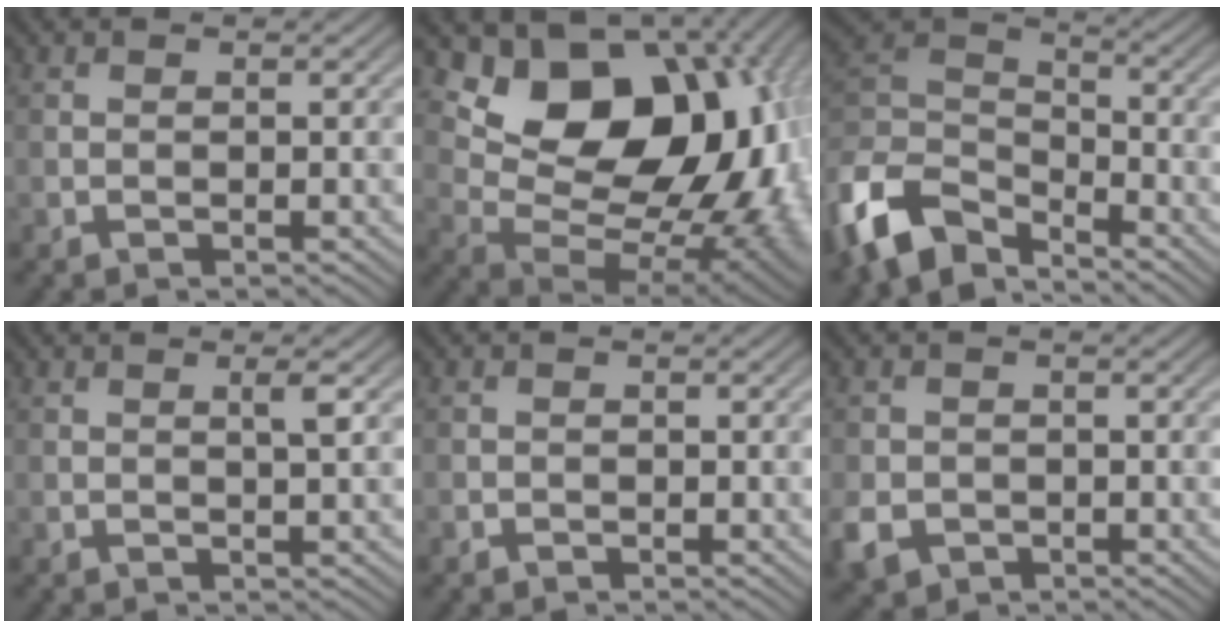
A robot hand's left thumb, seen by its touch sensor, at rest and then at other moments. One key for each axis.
{"total": 17.9, "fx": 4.5, "fy": 12.0, "fz": 12.5, "tx": -0.175, "ty": 0.003, "tz": 0.093}
{"total": 9.1, "fx": -6.2, "fy": 4.9, "fz": 4.6, "tx": -0.103, "ty": -0.003, "tz": -0.141}
{"total": 1.2, "fx": 0.4, "fy": -0.2, "fz": 1.1, "tx": -0.022, "ty": 0.003, "tz": 0.005}
{"total": 1.0, "fx": -0.6, "fy": 0.8, "fz": 0.2, "tx": -0.002, "ty": -0.003, "tz": -0.014}
{"total": 4.2, "fx": -1.8, "fy": 3.4, "fz": 1.9, "tx": -0.051, "ty": -0.012, "tz": -0.040}